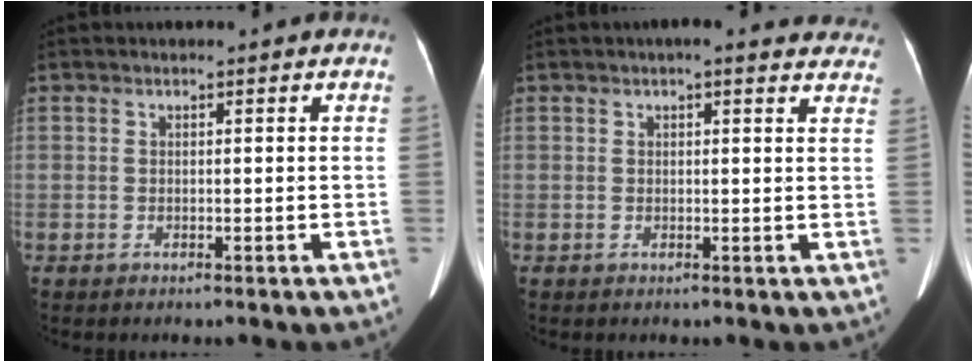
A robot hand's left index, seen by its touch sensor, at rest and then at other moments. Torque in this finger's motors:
{"motor_torque": [-0.56, 0.32, -0.47, -0.05]}